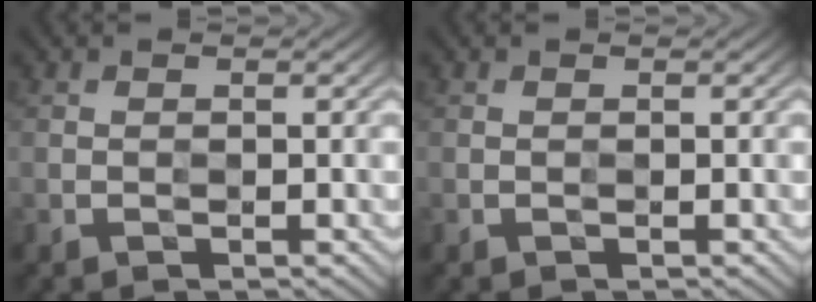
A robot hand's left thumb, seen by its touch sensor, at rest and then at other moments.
{"total": 0.0}